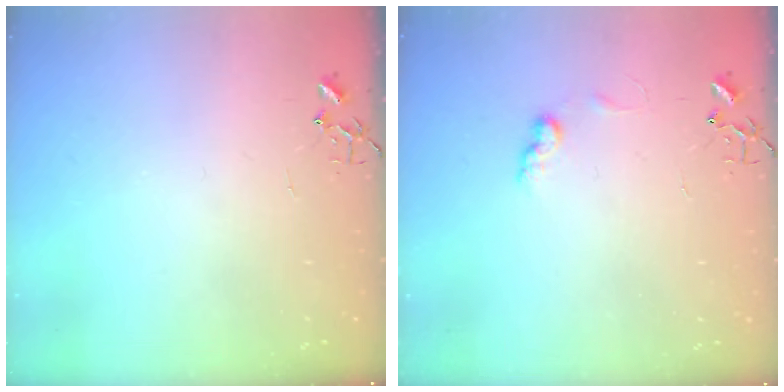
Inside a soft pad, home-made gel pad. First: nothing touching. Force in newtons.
{"total": 7.2, "press": 7.2, "slide": 0.2}